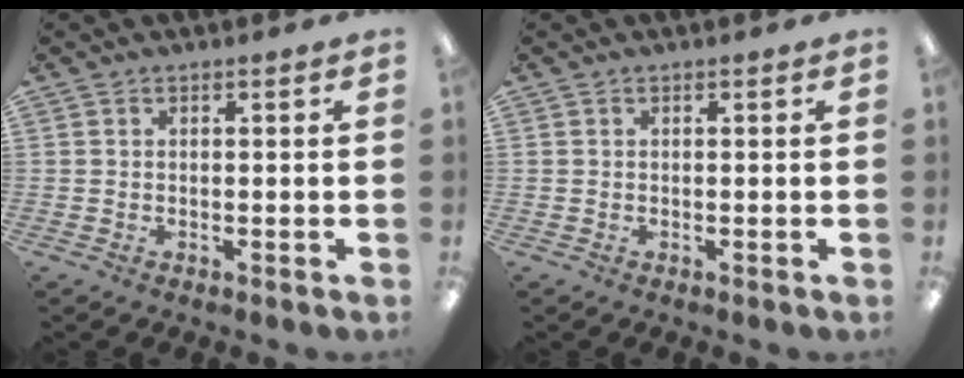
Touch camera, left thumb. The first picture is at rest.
{"total": 0.0}